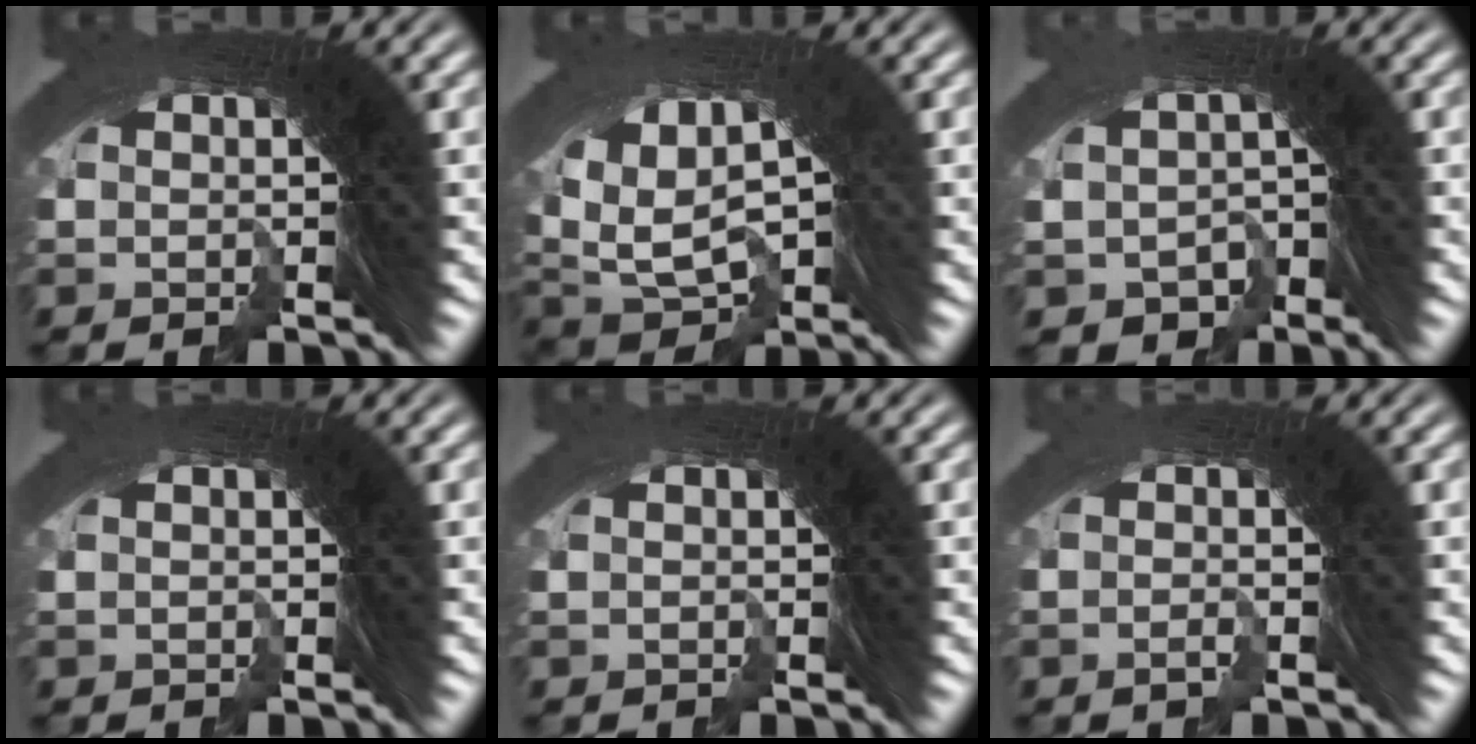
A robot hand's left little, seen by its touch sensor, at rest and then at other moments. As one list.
[{"total": 9.2, "force": [-2.2, 7.7, 4.5], "torque": [-0.143, -0.043, -0.019]}, {"total": 6.3, "force": [-4.9, 3.7, -1.3], "torque": [-0.007, -0.040, -0.068]}, {"total": 0.5, "force": [-0.3, 0.0, -0.5], "torque": [0.007, 0.000, -0.004]}, {"total": 0.8, "force": [-0.4, -0.2, -0.7], "torque": [0.011, -0.001, -0.006]}, {"total": 1.0, "force": [-0.9, 0.0, -0.3], "torque": [0.010, 0.007, -0.020]}]